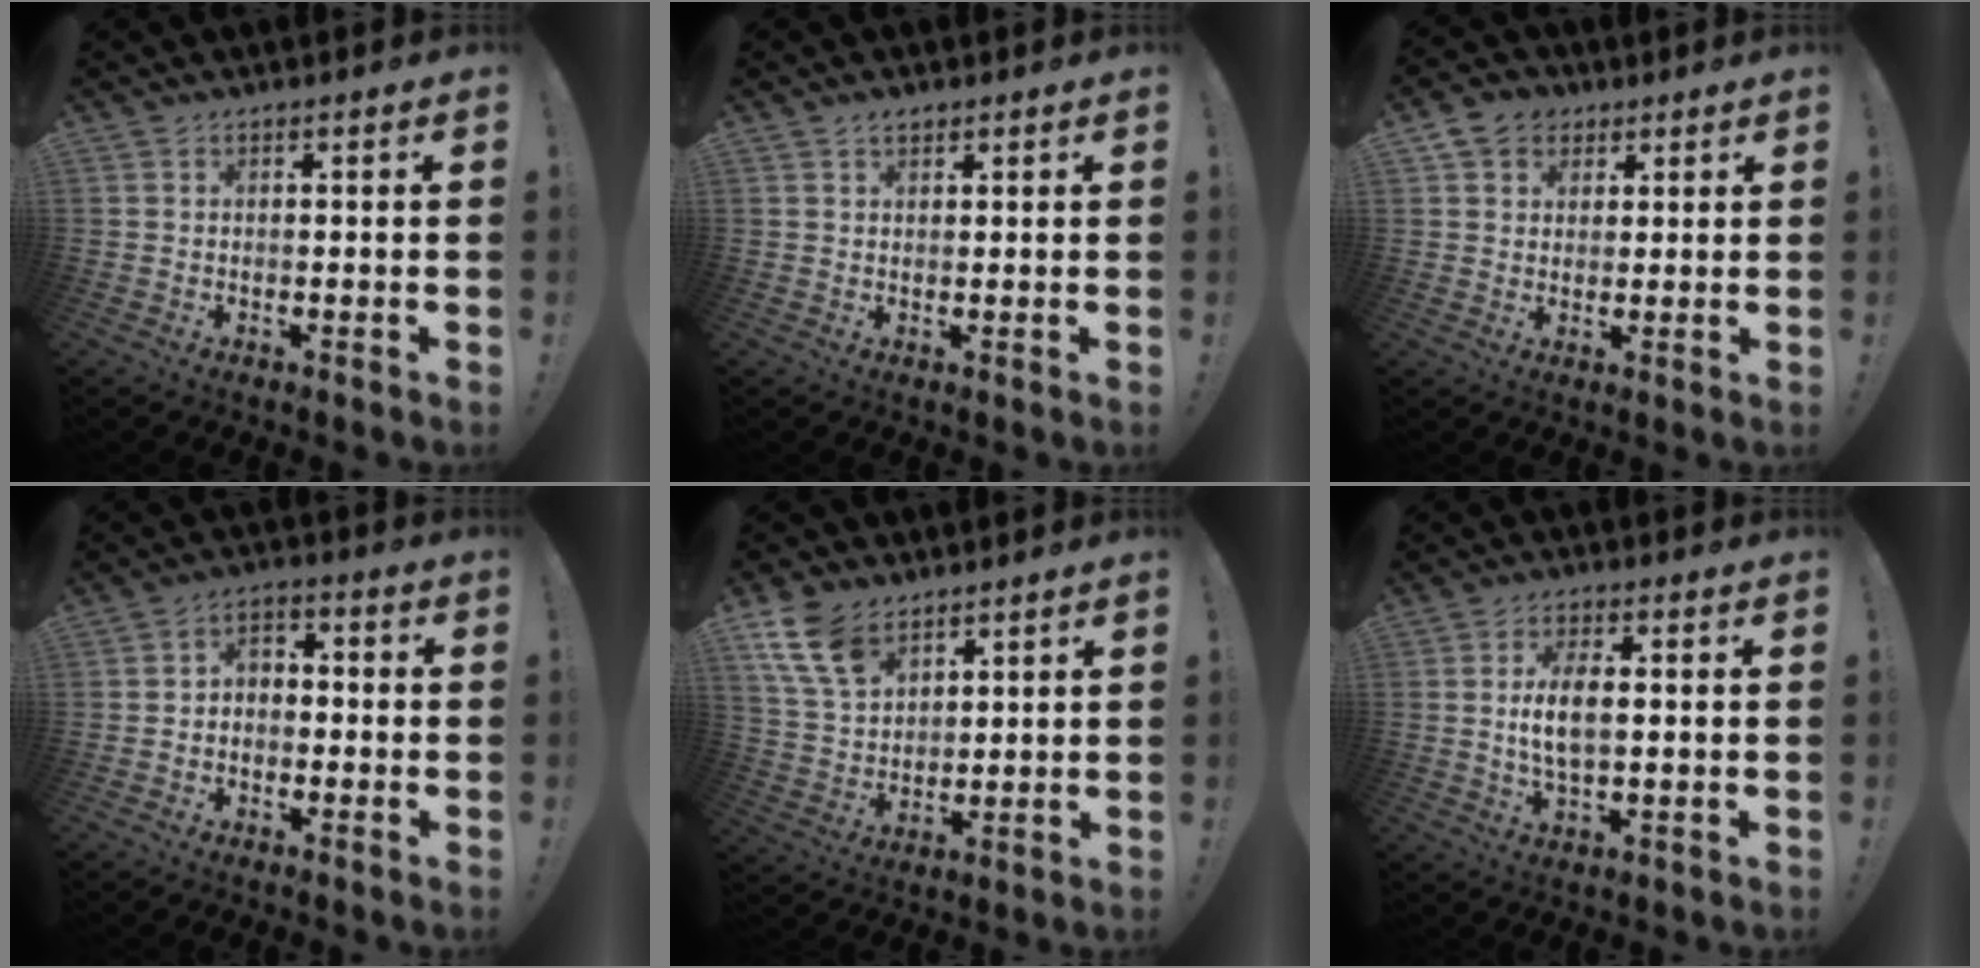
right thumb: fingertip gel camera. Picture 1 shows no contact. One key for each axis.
{"total": 1.7, "fx": 1.2, "fy": 0.9, "fz": 0.8, "tx": -0.015, "ty": -0.003, "tz": 0.022}
{"total": 6.8, "fx": 3.2, "fy": 5.6, "fz": 1.9, "tx": -0.034, "ty": -0.008, "tz": 0.066}
{"total": 4.3, "fx": -2.6, "fy": 3.0, "fz": 1.7, "tx": -0.034, "ty": 0.020, "tz": -0.047}
{"total": 11.9, "fx": 7.3, "fy": 7.1, "fz": 6.1, "tx": -0.124, "ty": -0.031, "tz": 0.143}
{"total": 7.8, "fx": 0.2, "fy": 3.3, "fz": 7.0, "tx": -0.135, "ty": -0.004, "tz": -0.001}